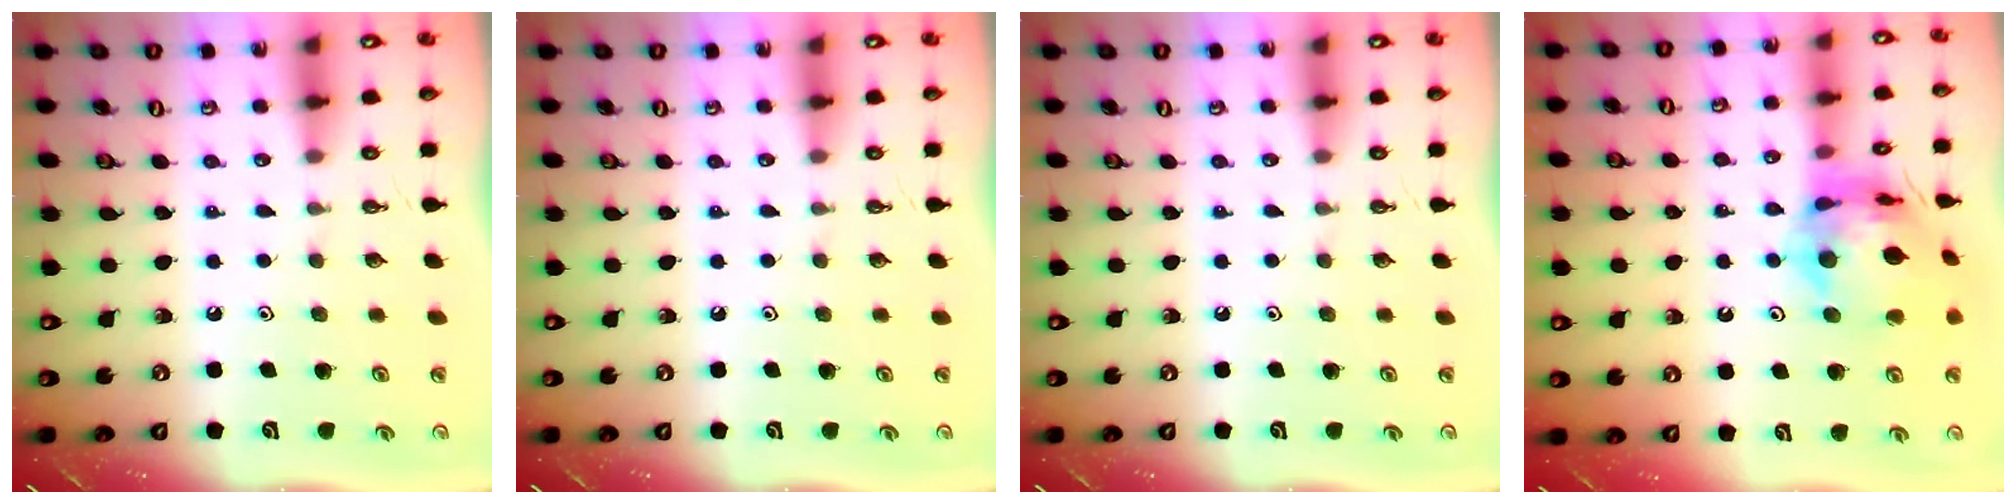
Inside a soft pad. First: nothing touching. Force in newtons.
{"total": 0.0}
{"total": 0.0}
{"total": 15.8, "press": 15.7, "slide": 1.6}